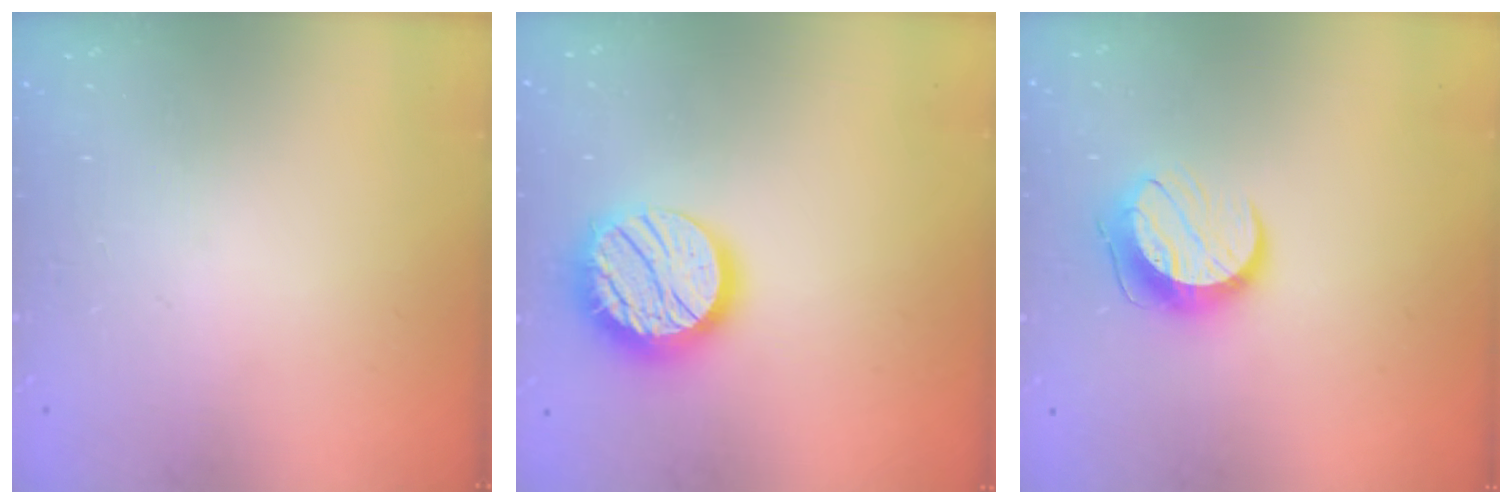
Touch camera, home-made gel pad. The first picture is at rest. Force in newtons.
{"total": 16.6, "press": 16.6, "slide": 1.1}
{"total": 10.1, "press": 10.1, "slide": 0.5}